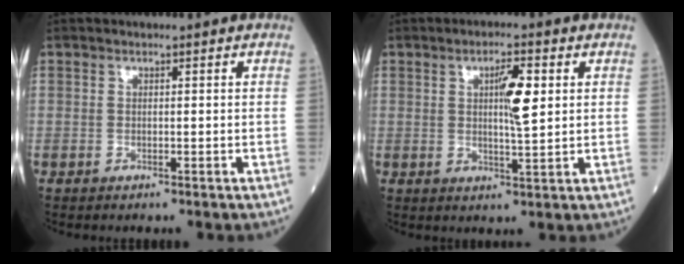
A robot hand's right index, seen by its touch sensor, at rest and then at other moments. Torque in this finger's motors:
{"motor_torque": [0.12, 0.04, 0.11, 0.07]}